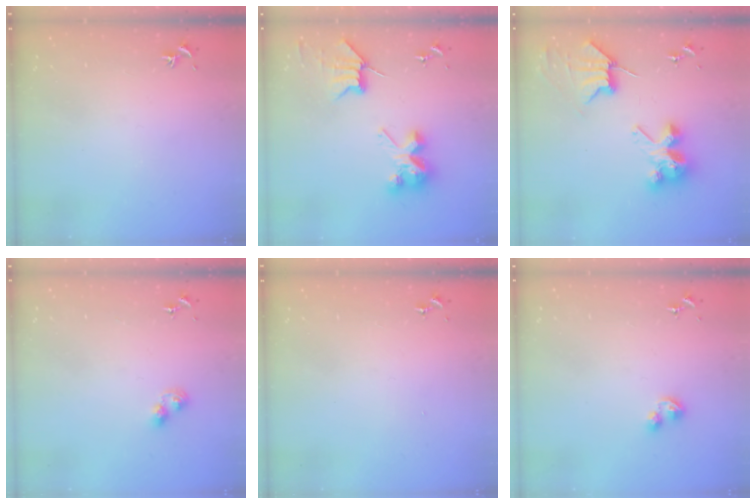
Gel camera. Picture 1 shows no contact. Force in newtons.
{"total": 7.9, "press": 7.9, "slide": 0.4}
{"total": 9.0, "press": 8.9, "slide": 1.2}
{"total": 3.9, "press": 3.8, "slide": 0.5}
{"total": 0.0}
{"total": 4.7, "press": 4.6, "slide": 0.6}